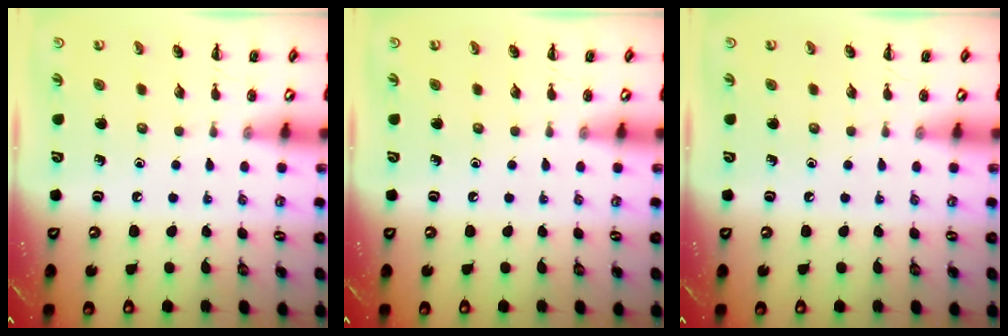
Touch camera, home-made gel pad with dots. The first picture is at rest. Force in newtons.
{"total": 0.0}
{"total": 0.0}